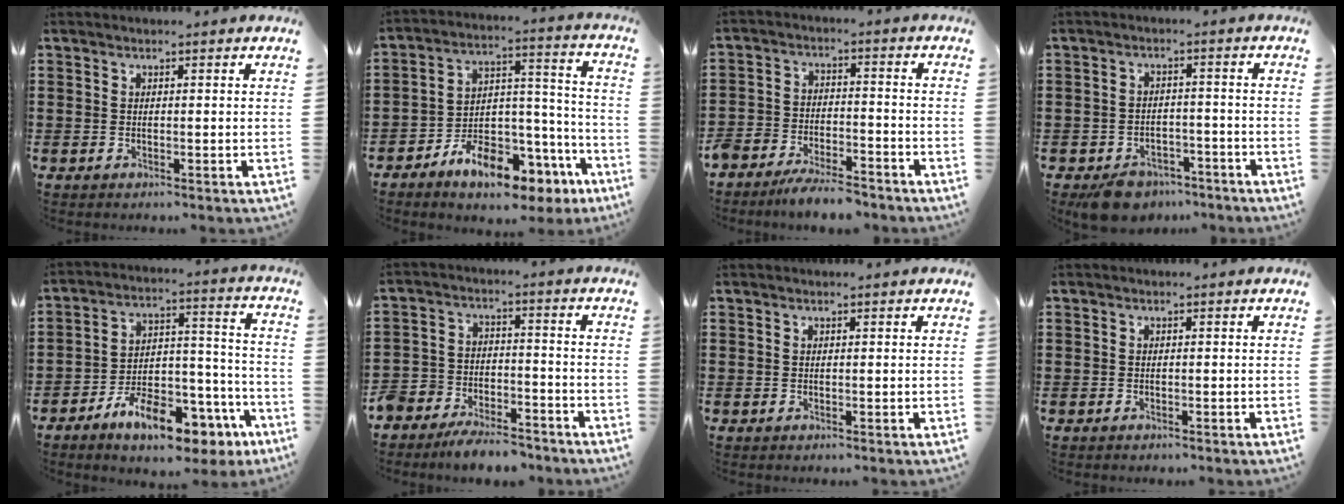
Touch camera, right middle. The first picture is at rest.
{"total": 10.2, "force": [-7.9, 4.2, 4.9], "torque": [-0.079, 0.035, -0.143]}
{"total": 6.1, "force": [-5.9, 0.9, 0.9], "torque": [-0.019, 0.010, -0.118]}
{"total": 4.4, "force": [-4.0, 1.8, 0.8], "torque": [-0.014, 0.013, -0.077]}
{"total": 11.8, "force": [-8.6, 4.3, 6.9], "torque": [-0.112, 0.040, -0.157]}
{"total": 6.5, "force": [-6.3, 1.6, 0.5], "torque": [-0.018, 0.016, -0.129]}
{"total": 0.0}
{"total": 0.5, "force": [-0.5, 0.3, 0.0], "torque": [0.001, 0.003, -0.011]}